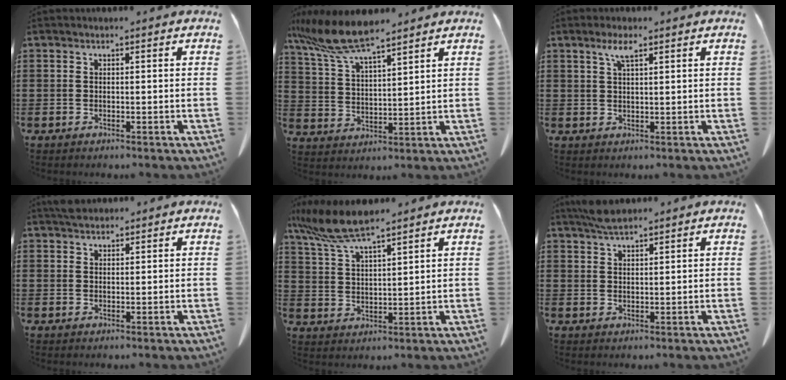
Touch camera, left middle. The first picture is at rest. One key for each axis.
{"total": 9.6, "fx": 7.8, "fy": 1.0, "fz": 5.5, "tx": -0.137, "ty": -0.030, "tz": 0.140}
{"total": 3.3, "fx": 2.0, "fy": 0.7, "fz": 2.5, "tx": -0.055, "ty": 0.004, "tz": 0.034}
{"total": 1.9, "fx": 1.8, "fy": 0.6, "fz": 0.5, "tx": -0.015, "ty": 0.002, "tz": 0.035}
{"total": 8.4, "fx": 6.8, "fy": 0.9, "fz": 4.8, "tx": -0.120, "ty": -0.023, "tz": 0.123}
{"total": 3.1, "fx": 2.6, "fy": 0.6, "fz": 1.6, "tx": -0.037, "ty": 0.000, "tz": 0.050}